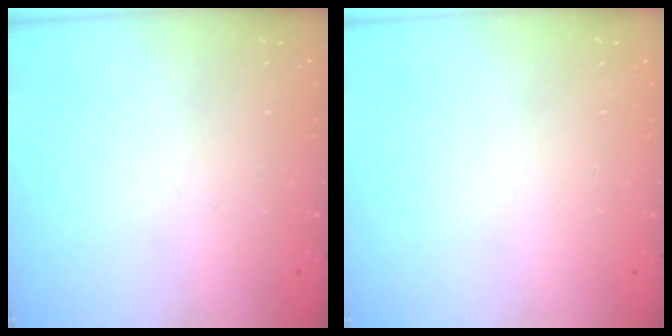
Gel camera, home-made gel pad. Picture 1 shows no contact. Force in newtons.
{"total": 0.0}